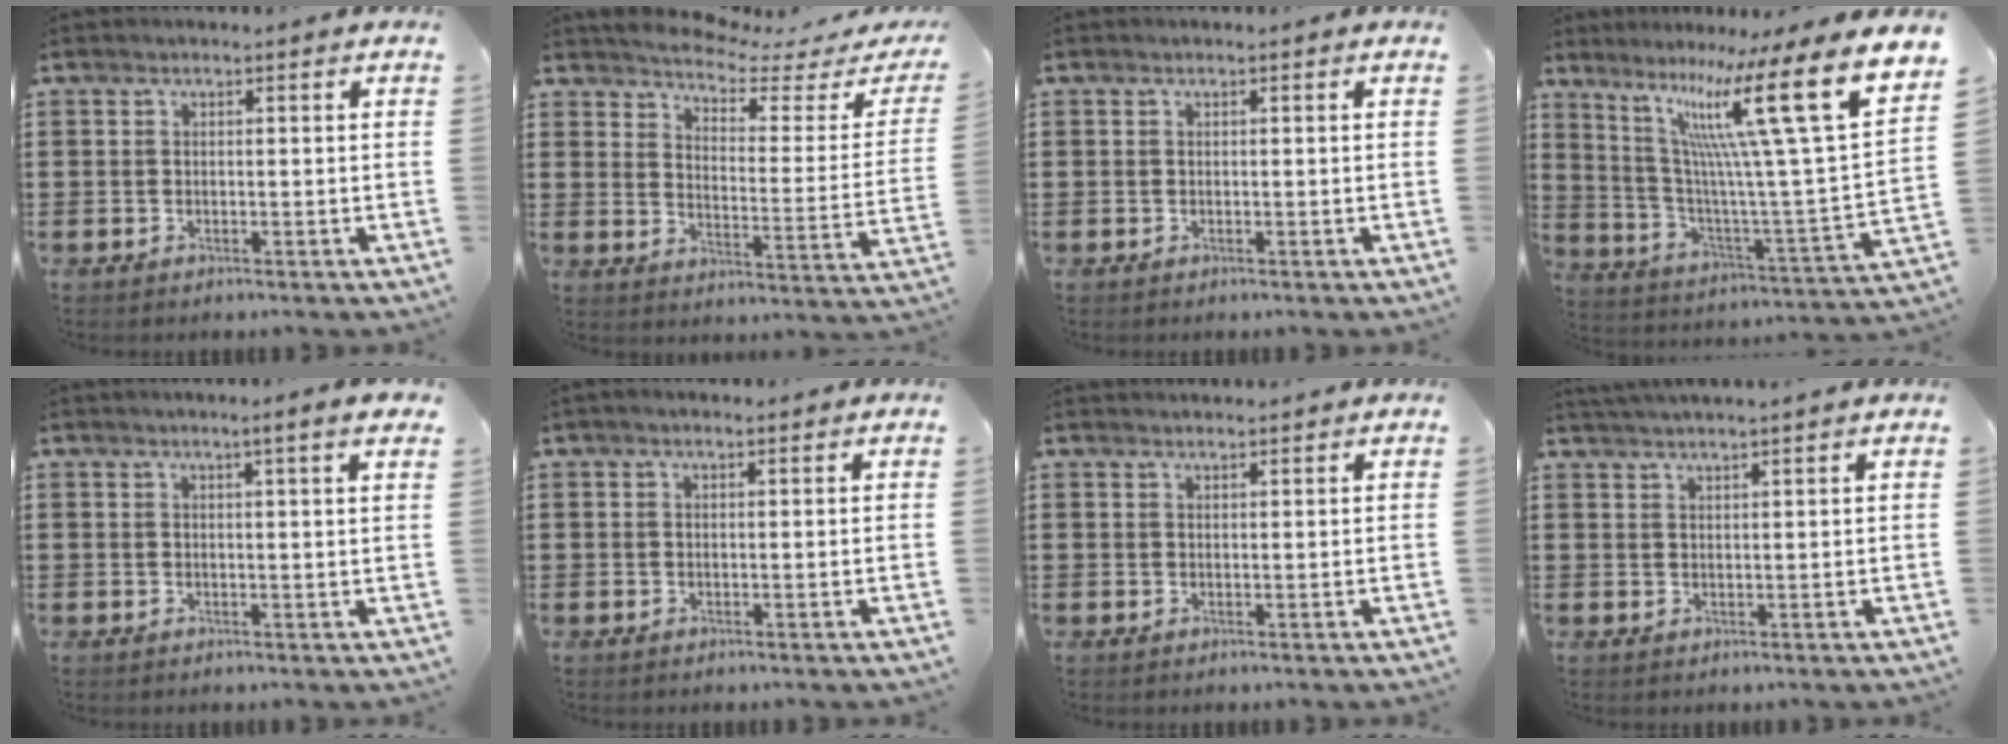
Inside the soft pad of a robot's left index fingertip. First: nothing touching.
{"total": 4.3, "force": [4.1, 0.5, 1.2], "torque": [-0.042, -0.036, 0.062]}
{"total": 0.0}
{"total": 16.8, "force": [9.2, 1.2, 14.0], "torque": [-0.258, -0.073, 0.133]}
{"total": 2.9, "force": [1.9, -0.4, 2.1], "torque": [-0.042, -0.001, 0.032]}
{"total": 0.9, "force": [0.6, 0.2, 0.6], "torque": [-0.011, 0.003, 0.011]}
{"total": 1.3, "force": [1.3, 0.0, 0.2], "torque": [-0.005, -0.001, 0.025]}
{"total": 2.0, "force": [2.0, -0.3, 0.2], "torque": [-0.008, -0.001, 0.039]}